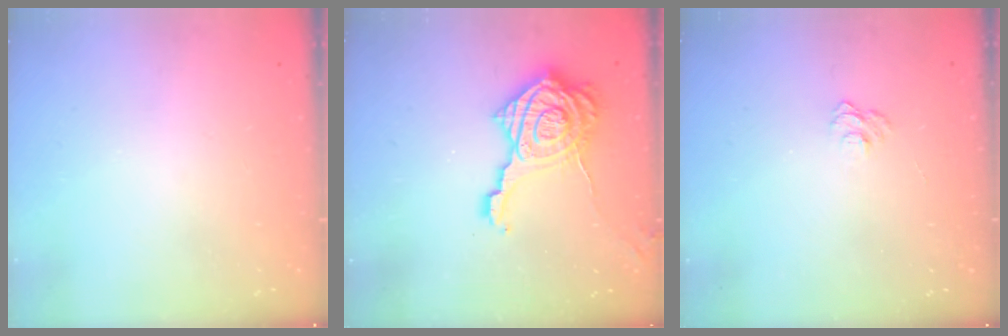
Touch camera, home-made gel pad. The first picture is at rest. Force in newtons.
{"total": 19.0, "press": 18.9, "slide": 1.7}
{"total": 3.7, "press": 3.7, "slide": 0.3}